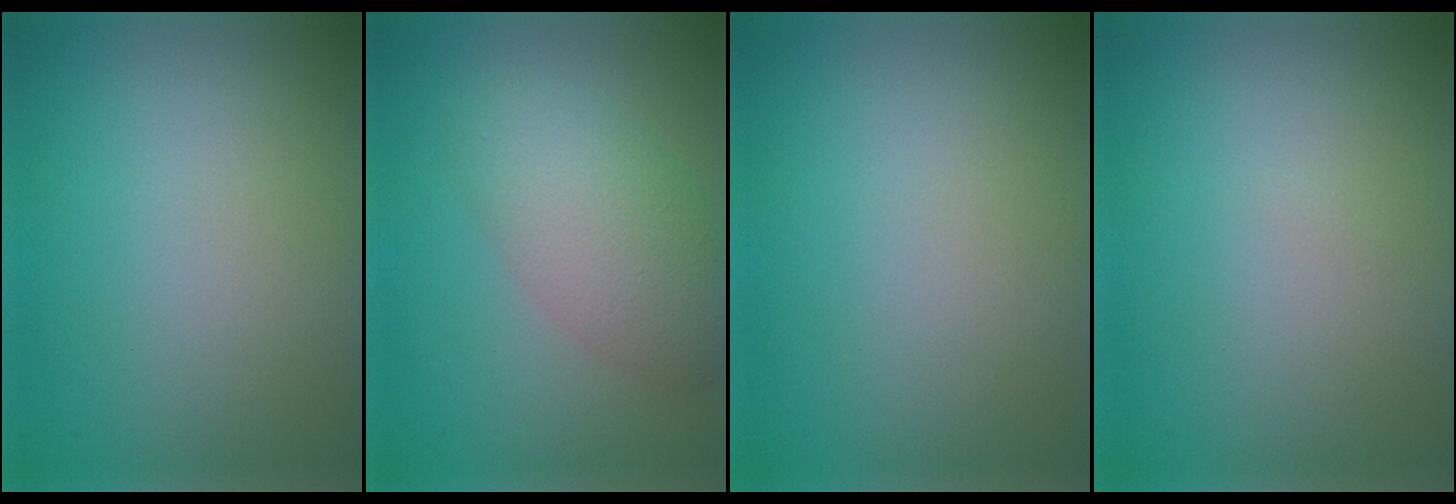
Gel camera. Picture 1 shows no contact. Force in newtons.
{"total": 5.0, "press": 5.0, "slide": 0.3}
{"total": 0.0}
{"total": 0.0}